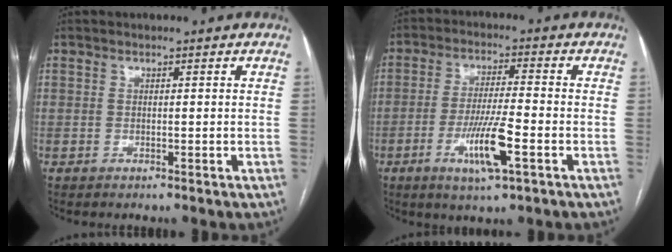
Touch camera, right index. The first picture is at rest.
{"total": 8.9, "force": [-3.5, 0.7, 8.2], "torque": [-0.156, -0.012, -0.061]}